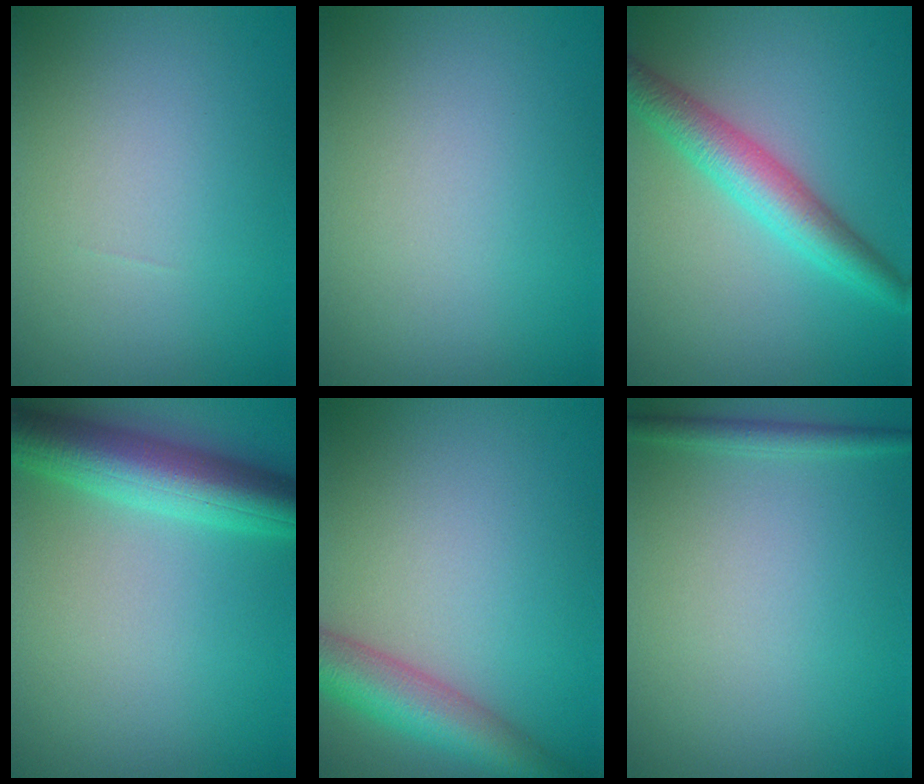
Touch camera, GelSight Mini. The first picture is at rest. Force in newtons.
{"total": 0.0}
{"total": 4.5, "press": 4.5, "slide": 0.1}
{"total": 6.6, "press": 6.6, "slide": 0.1}
{"total": 5.8, "press": 5.8, "slide": 0.2}
{"total": 1.4, "press": 1.4, "slide": 0.1}